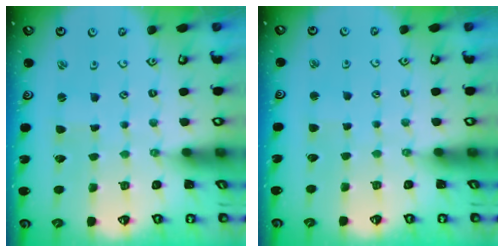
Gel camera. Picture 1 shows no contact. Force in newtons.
{"total": 1.6, "press": 1.5, "slide": 0.2}